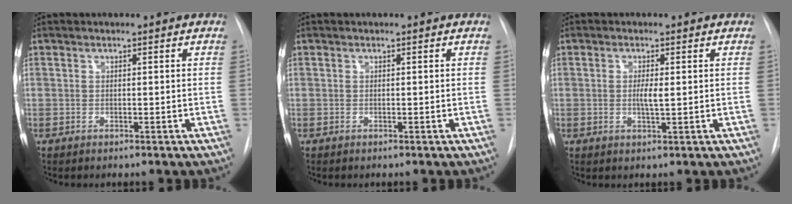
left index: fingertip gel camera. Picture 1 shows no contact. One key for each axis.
{"total": 0.0}
{"total": 2.2, "fx": 0.1, "fy": 0.3, "fz": 2.2, "tx": -0.044, "ty": -0.002, "tz": 0.003}